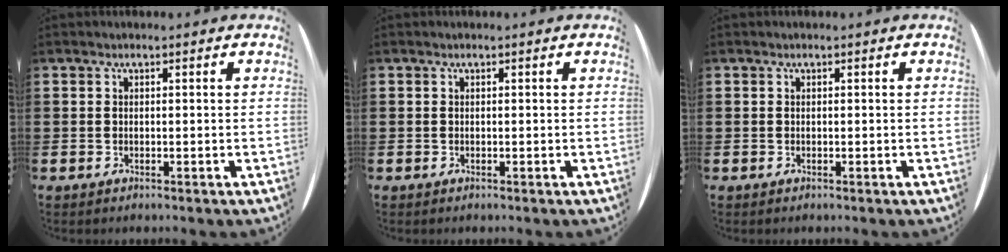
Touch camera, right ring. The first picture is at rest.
{"total": 0.0}
{"total": 0.0}